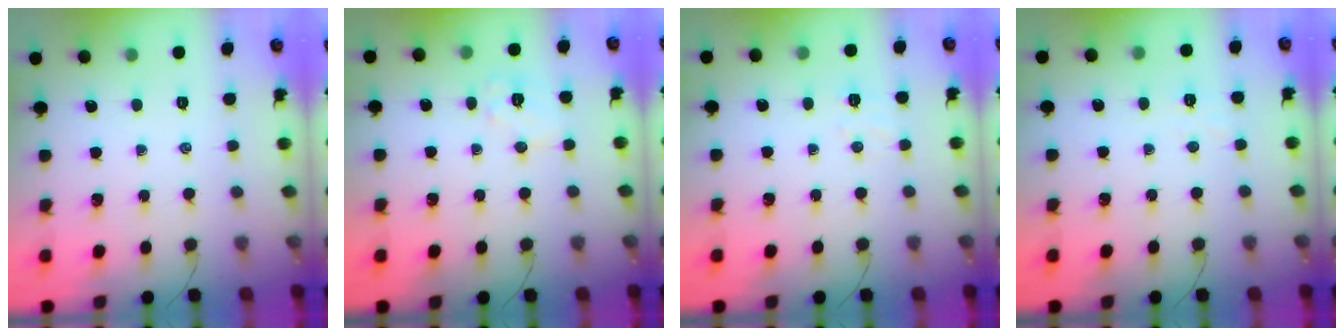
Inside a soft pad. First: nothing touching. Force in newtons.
{"total": 6.8, "press": 6.7, "slide": 1.0}
{"total": 4.1, "press": 4.0, "slide": 0.9}
{"total": 2.5, "press": 2.4, "slide": 0.6}